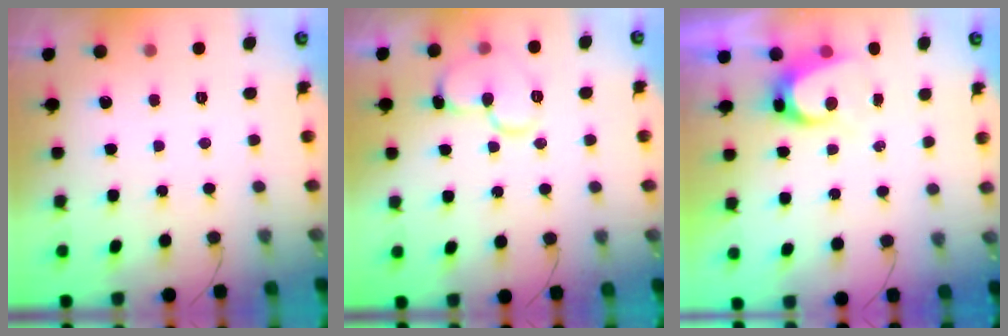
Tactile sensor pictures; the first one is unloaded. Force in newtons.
{"total": 12.6, "press": 12.6, "slide": 1.2}
{"total": 6.1, "press": 6.1, "slide": 0.4}